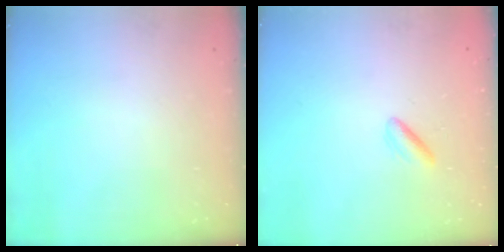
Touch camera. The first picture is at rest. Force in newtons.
{"total": 2.9, "press": 2.7, "slide": 1.1}